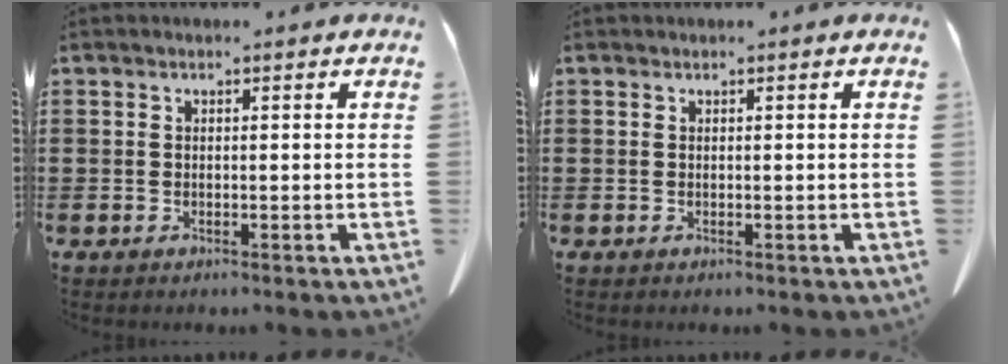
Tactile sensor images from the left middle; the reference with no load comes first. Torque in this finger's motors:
{"motor_torque": [-0.22, 0.11, -0.03, -0.01]}